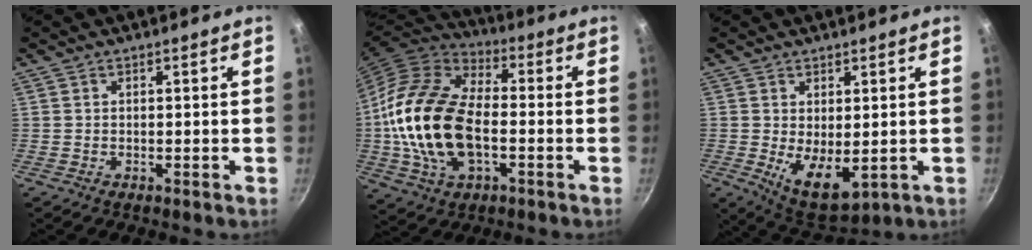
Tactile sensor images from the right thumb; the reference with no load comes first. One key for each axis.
{"total": 21.5, "fx": -2.5, "fy": 12.7, "fz": 17.2, "tx": -0.323, "ty": 0.028, "tz": -0.053}
{"total": 8.6, "fx": 0.0, "fy": 4.4, "fz": 7.3, "tx": -0.096, "ty": -0.026, "tz": 0.018}